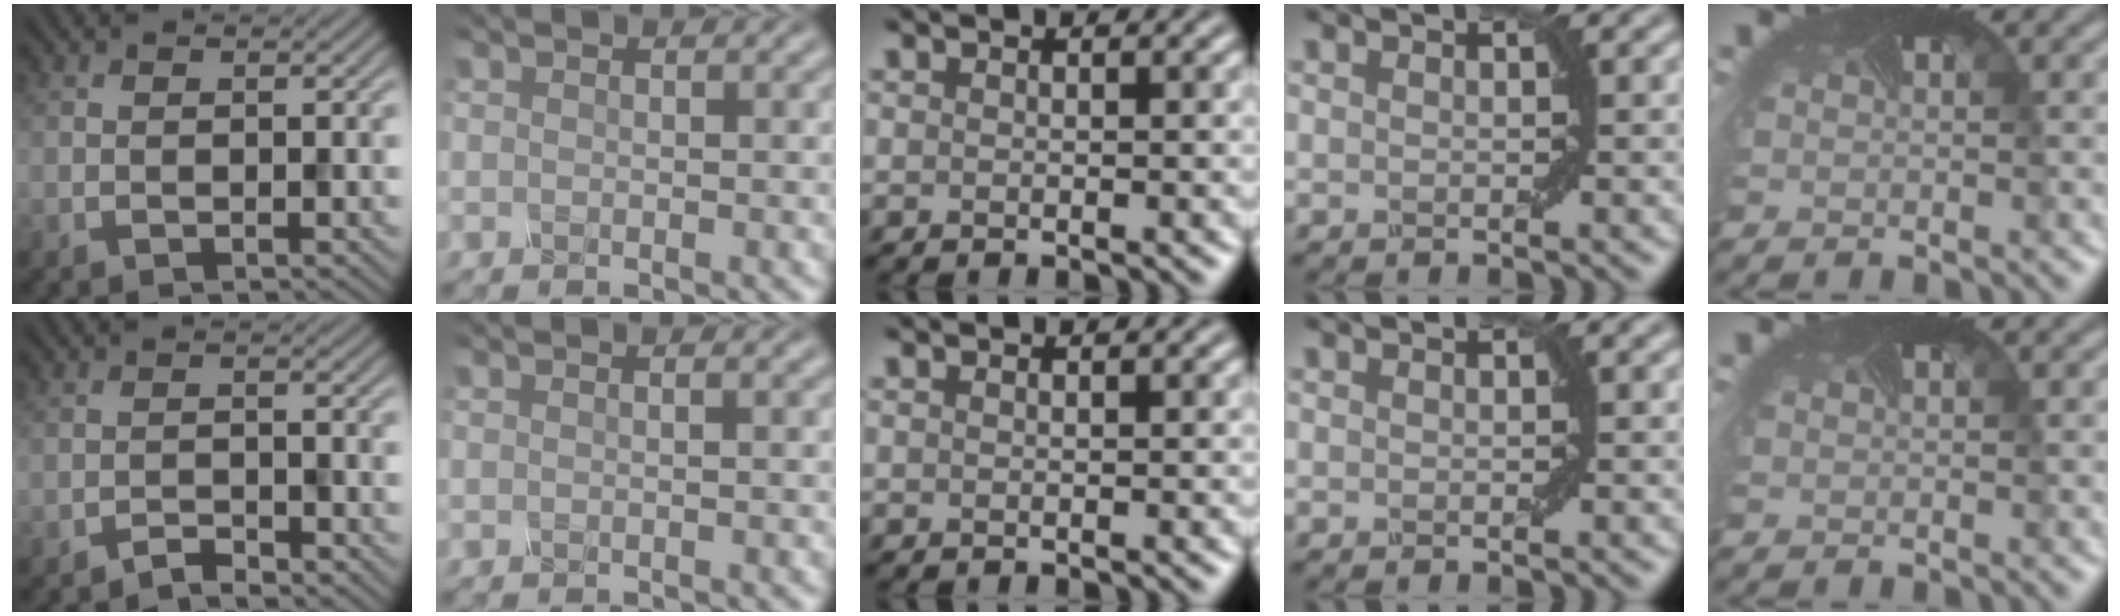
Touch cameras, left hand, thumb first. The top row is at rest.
{"thumb": {"total": 1.8, "force": [-1.7, 0.2, 0.5], "torque": [-0.004, 0.005, -0.036]}, "index": {"total": 0.8, "force": [0.1, 0.4, 0.7], "torque": [-0.004, 0.002, -0.006]}}